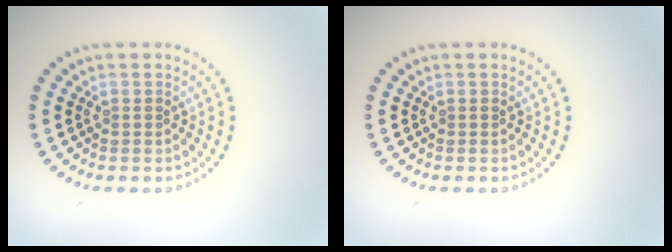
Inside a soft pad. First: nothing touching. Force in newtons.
{"total": 0.0}